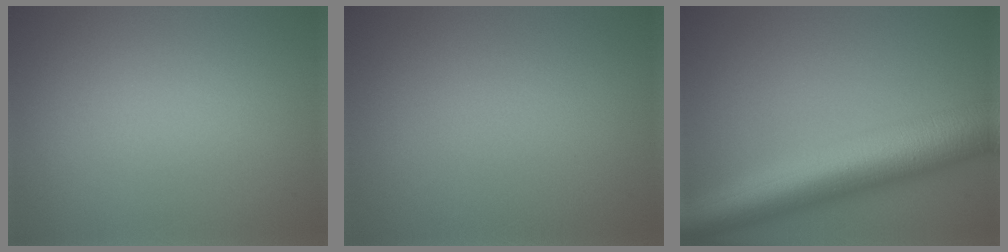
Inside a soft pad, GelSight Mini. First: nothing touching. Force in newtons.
{"total": 0.0}
{"total": 10.5, "press": 10.5, "slide": 0.2}